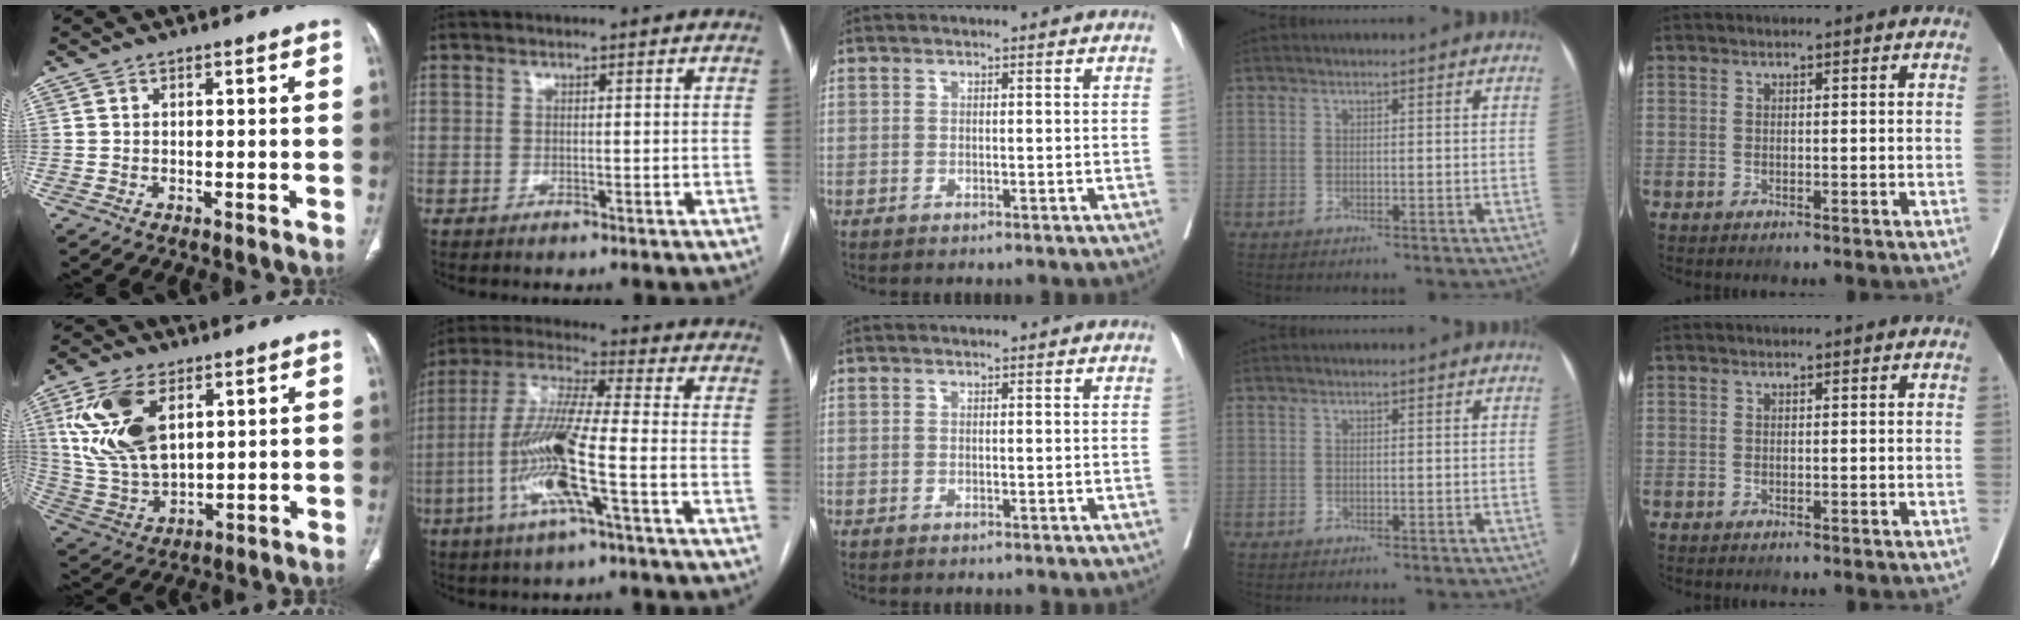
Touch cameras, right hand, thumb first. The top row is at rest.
{"thumb": {"total": 16.5, "force": [5.9, 9.1, 12.5], "torque": [-0.243, -0.018, 0.125]}, "index": {"total": 13.7, "force": [-4.2, 0.8, 13.1], "torque": [-0.271, -0.002, -0.084]}}